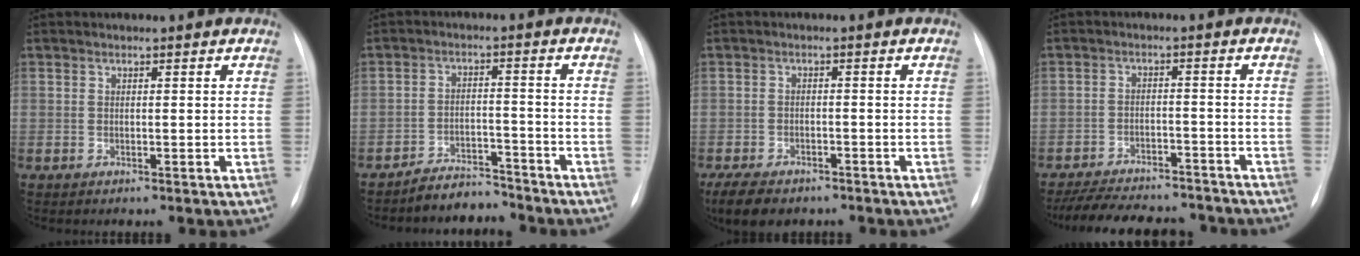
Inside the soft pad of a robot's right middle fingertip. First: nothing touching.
{"total": 5.0, "force": [-4.8, 1.4, 0.0], "torque": [-0.002, 0.003, -0.077]}
{"total": 8.1, "force": [-6.1, 3.7, 3.8], "torque": [-0.067, -0.009, -0.088]}
{"total": 15.8, "force": [-14.0, 4.7, 5.6], "torque": [-0.115, 0.002, -0.196]}